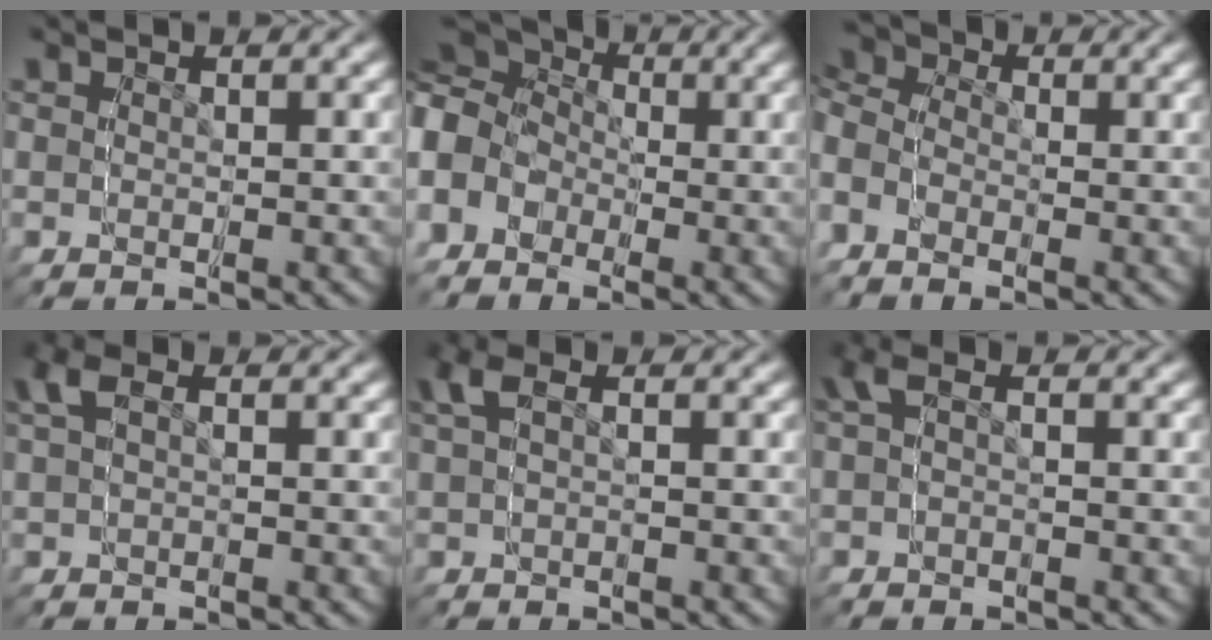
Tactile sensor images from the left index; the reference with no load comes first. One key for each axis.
{"total": 9.8, "fx": -0.4, "fy": 8.1, "fz": 5.5, "tx": -0.088, "ty": 0.003, "tz": -0.019}
{"total": 6.0, "fx": 1.1, "fy": 3.5, "fz": 4.7, "tx": -0.059, "ty": 0.019, "tz": 0.009}
{"total": 1.5, "fx": -0.2, "fy": 0.5, "fz": 1.4, "tx": -0.041, "ty": 0.001, "tz": 0.007}
{"total": 1.7, "fx": -0.3, "fy": 0.2, "fz": 1.7, "tx": -0.044, "ty": 0.004, "tz": 0.005}
{"total": 1.7, "fx": -1.3, "fy": -0.7, "fz": 1.0, "tx": -0.033, "ty": 0.002, "tz": -0.011}